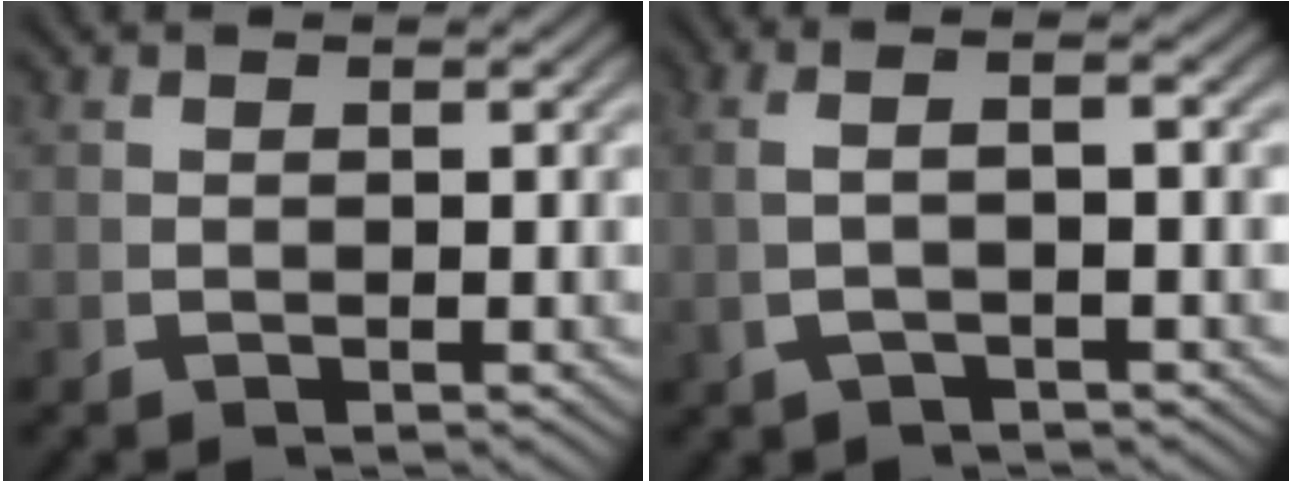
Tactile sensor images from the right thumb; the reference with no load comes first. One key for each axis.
{"total": 3.0, "fx": 0.0, "fy": 0.7, "fz": 3.0, "tx": -0.060, "ty": 0.012, "tz": 0.002}